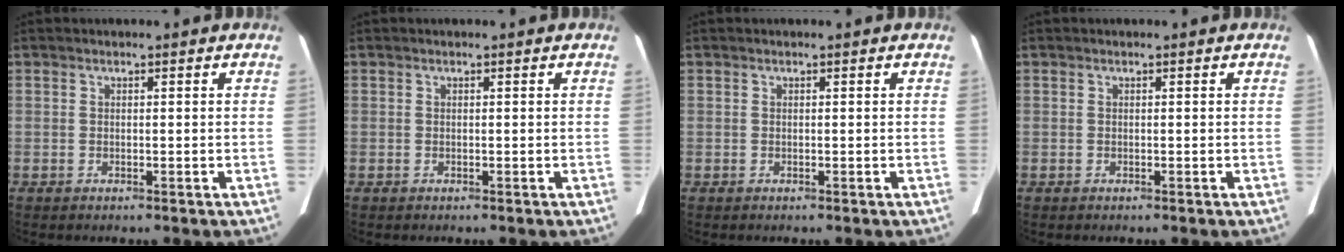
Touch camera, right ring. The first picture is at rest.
{"total": 0.0}
{"total": 0.0}
{"total": 0.0}